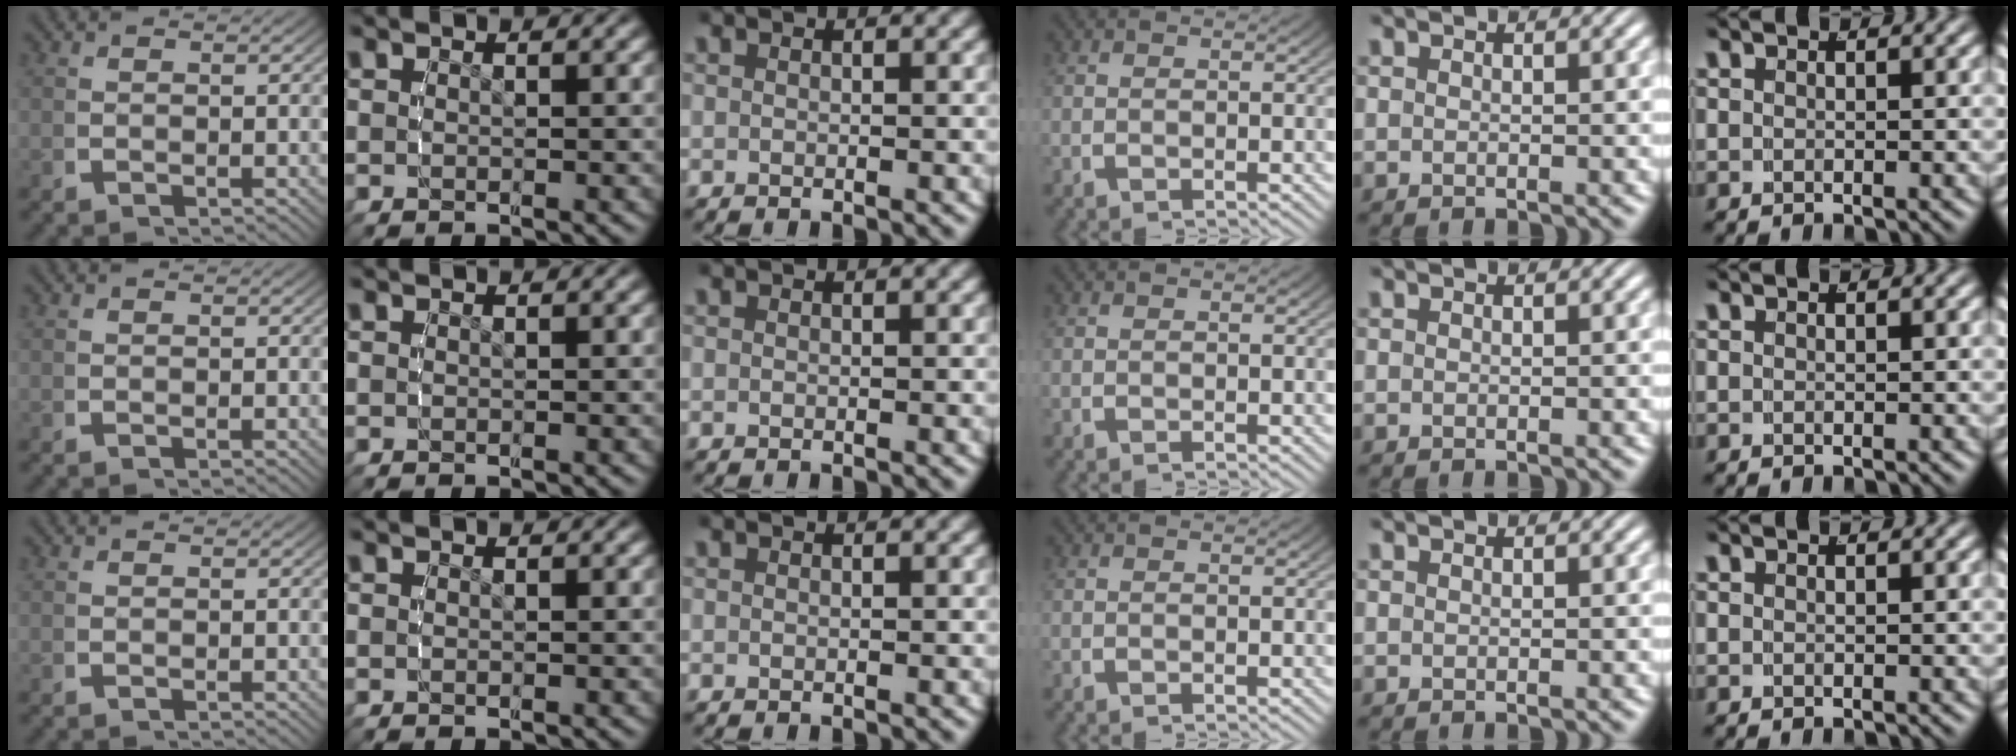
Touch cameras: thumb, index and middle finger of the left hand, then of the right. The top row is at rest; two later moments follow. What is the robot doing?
{"motion": "reach", "object": "jacket"}